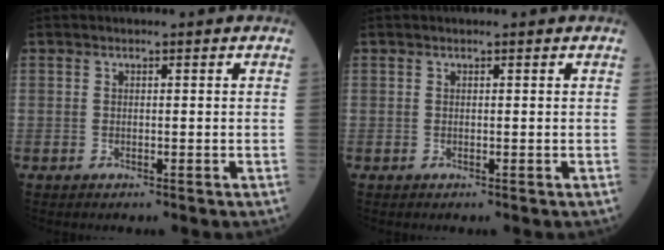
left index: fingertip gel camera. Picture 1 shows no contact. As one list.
[{"total": 0.0}]